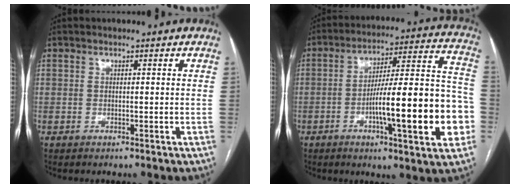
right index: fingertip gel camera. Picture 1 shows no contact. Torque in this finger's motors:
{"motor_torque": [1.45, -0.68, 1.05, 0.21]}